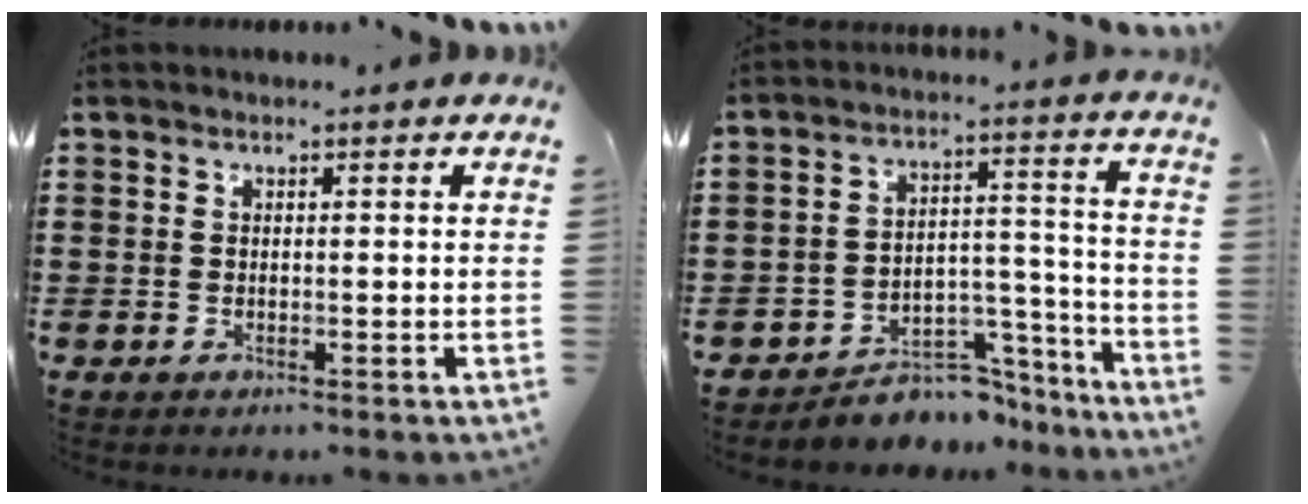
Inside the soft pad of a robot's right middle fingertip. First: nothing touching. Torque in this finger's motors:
{"motor_torque": [2.14, 0.00, 0.16, 0.03]}